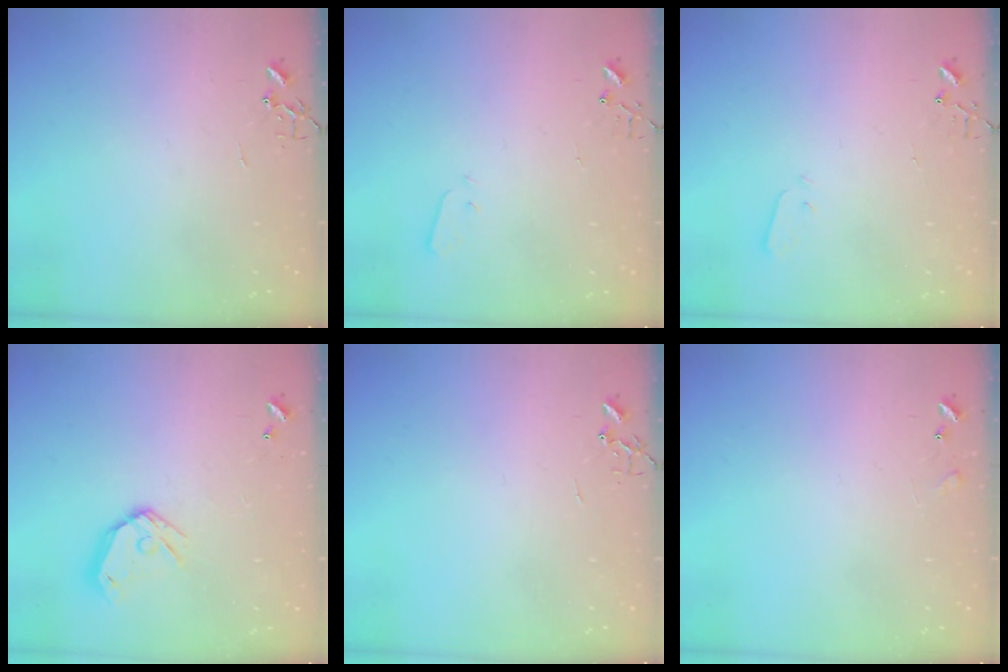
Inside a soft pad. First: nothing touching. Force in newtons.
{"total": 1.9, "press": 1.9, "slide": 0.4}
{"total": 1.9, "press": 1.9, "slide": 0.4}
{"total": 11.2, "press": 11.0, "slide": 1.8}
{"total": 0.0}
{"total": 5.9, "press": 5.9, "slide": 0.9}